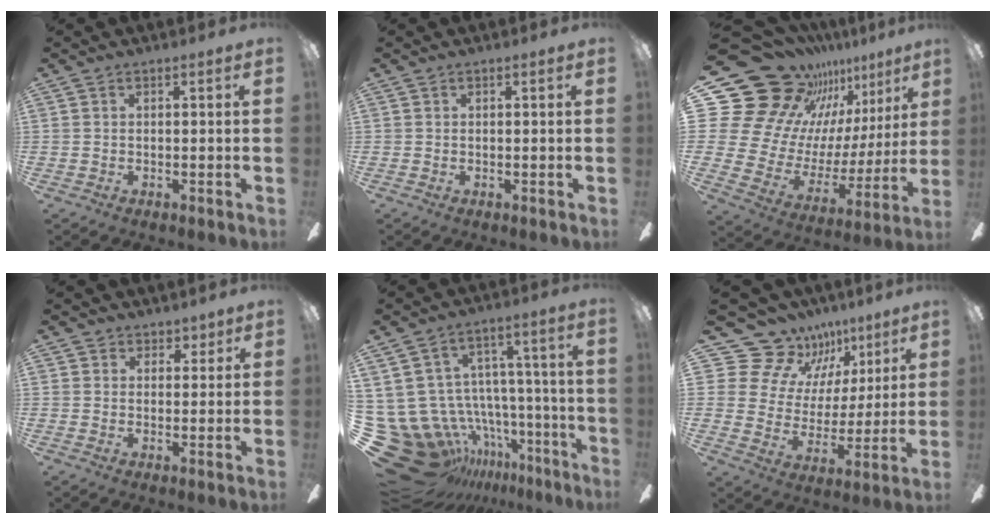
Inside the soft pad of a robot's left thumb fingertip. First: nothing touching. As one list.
[{"total": 0.0}, {"total": 23.4, "force": [16.5, 14.1, 8.9], "torque": [-0.176, -0.146, 0.330]}, {"total": 3.4, "force": [2.4, 2.4, -0.1], "torque": [0.009, -0.007, 0.043]}, {"total": 16.8, "force": [-8.5, 13.2, 6.0], "torque": [-0.128, 0.027, -0.091]}, {"total": 15.5, "force": [10.3, 10.8, 4.2], "torque": [-0.092, -0.072, 0.202]}]